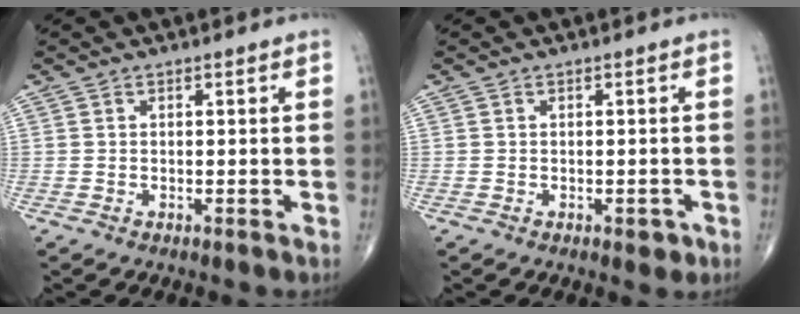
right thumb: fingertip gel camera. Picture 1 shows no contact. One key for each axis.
{"total": 1.8, "fx": -0.9, "fy": 1.0, "fz": 1.2, "tx": -0.003, "ty": 0.002, "tz": -0.010}